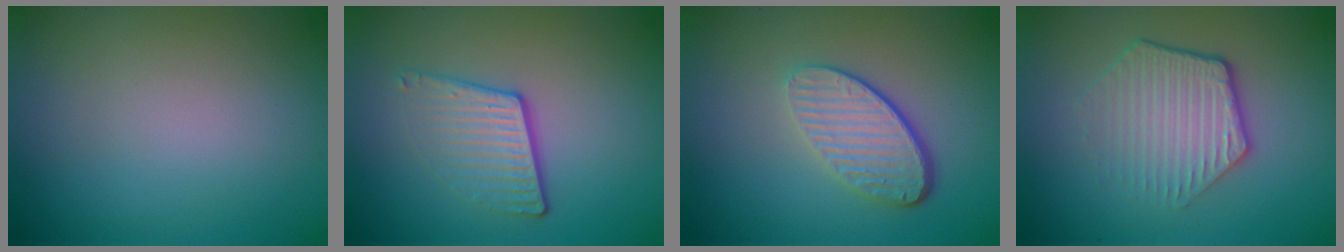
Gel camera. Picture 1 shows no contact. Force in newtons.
{"total": 4.0, "press": 2.7, "slide": 3.0}
{"total": 4.5, "press": 3.2, "slide": 3.2}
{"total": 4.5, "press": 3.3, "slide": 3.1}